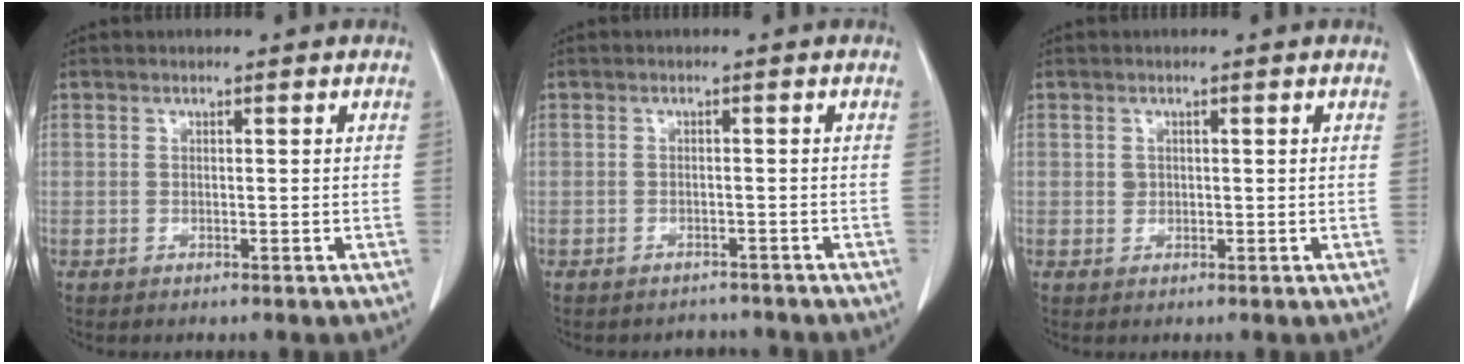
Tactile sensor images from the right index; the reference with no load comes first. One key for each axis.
{"total": 2.8, "fx": -2.6, "fy": 1.0, "fz": -0.1, "tx": 0.000, "ty": 0.001, "tz": -0.033}
{"total": 0.7, "fx": 0.1, "fy": 0.7, "fz": 0.2, "tx": -0.006, "ty": 0.002, "tz": 0.005}